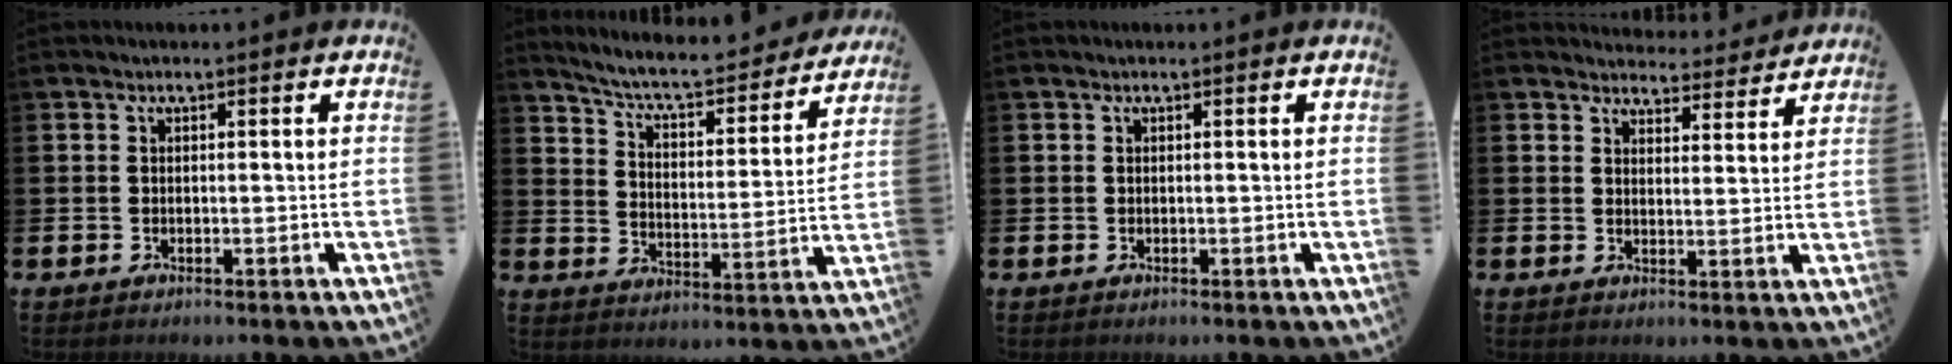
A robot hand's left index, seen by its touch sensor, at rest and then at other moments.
{"total": 6.6, "force": [6.0, 1.2, 2.3], "torque": [-0.073, -0.045, 0.098]}
{"total": 0.0}
{"total": 4.0, "force": [3.9, 0.9, -0.2], "torque": [0.001, -0.030, 0.067]}